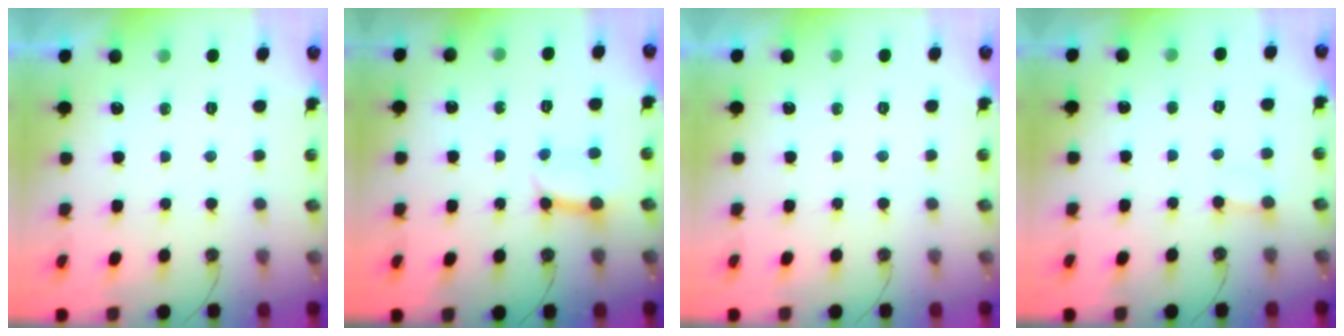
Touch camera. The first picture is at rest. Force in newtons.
{"total": 6.3, "press": 6.3, "slide": 0.4}
{"total": 0.0}
{"total": 2.8, "press": 2.8, "slide": 0.4}